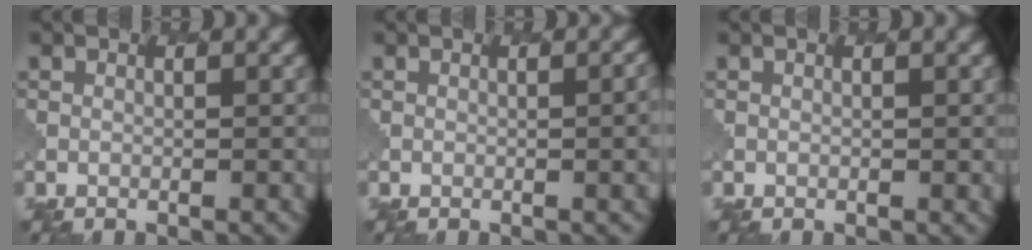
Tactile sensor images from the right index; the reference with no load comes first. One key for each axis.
{"total": 2.9, "fx": 0.0, "fy": 1.1, "fz": 2.7, "tx": -0.015, "ty": 0.007, "tz": -0.002}
{"total": 0.0}